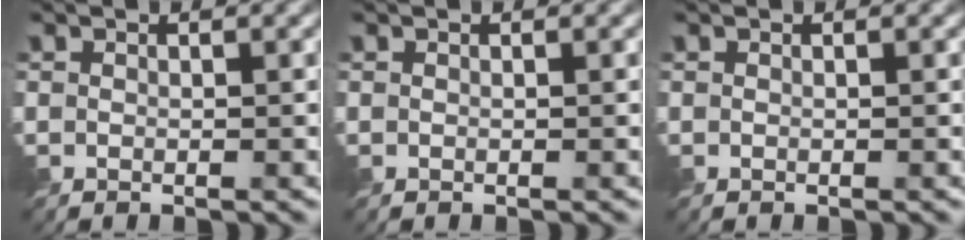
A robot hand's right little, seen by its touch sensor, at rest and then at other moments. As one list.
[{"total": 0.0}, {"total": 0.0}]